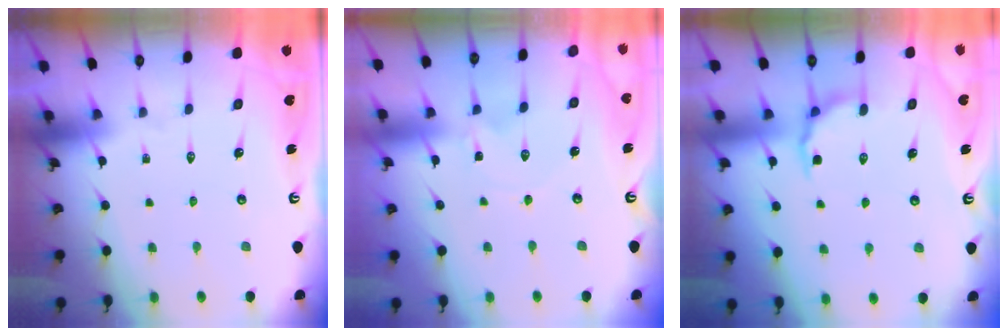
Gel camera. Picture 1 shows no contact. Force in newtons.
{"total": 0.0}
{"total": 4.2, "press": 3.7, "slide": 1.8}